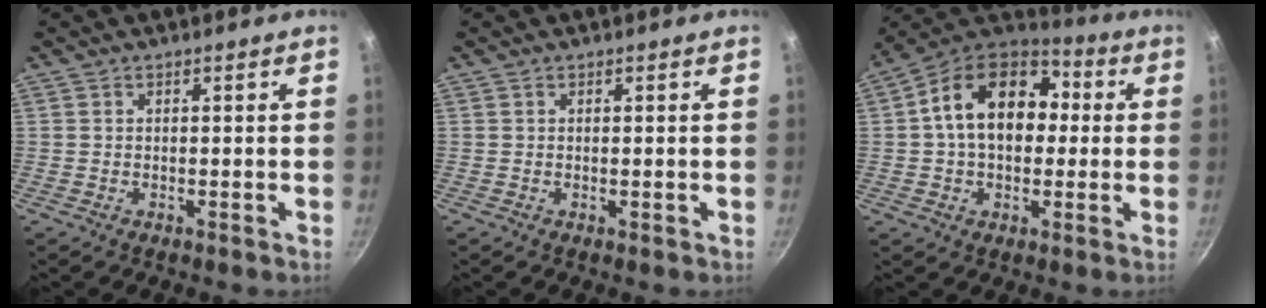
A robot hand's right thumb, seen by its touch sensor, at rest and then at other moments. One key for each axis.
{"total": 0.0}
{"total": 18.4, "fx": 2.2, "fy": 12.8, "fz": 13.0, "tx": -0.182, "ty": 0.036, "tz": 0.017}